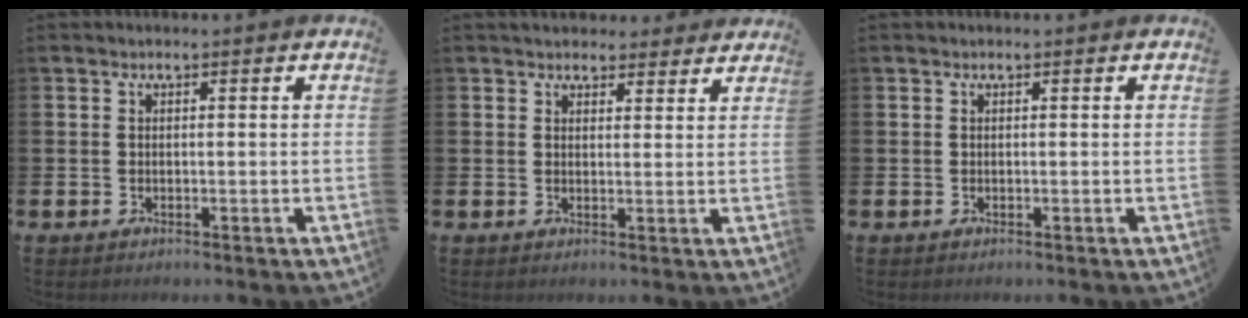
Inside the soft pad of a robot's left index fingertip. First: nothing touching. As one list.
[{"total": 3.5, "force": [3.3, 1.2, 0.1], "torque": [0.002, -0.014, 0.059]}, {"total": 0.0}]